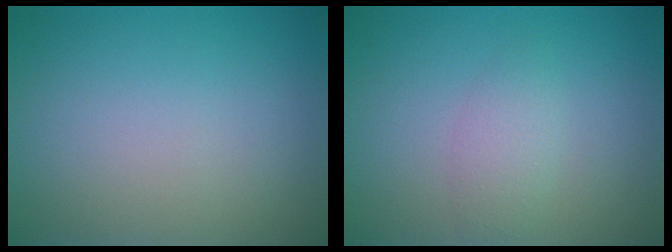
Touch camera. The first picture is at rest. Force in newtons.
{"total": 1.8, "press": 1.8, "slide": 0.1}